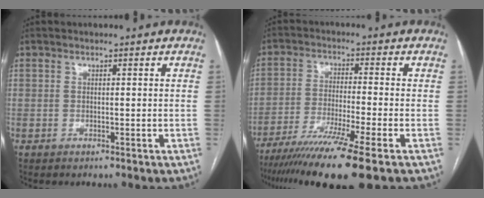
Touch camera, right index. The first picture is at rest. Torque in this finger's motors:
{"motor_torque": [1.17, -0.97, 0.67, 0.21]}